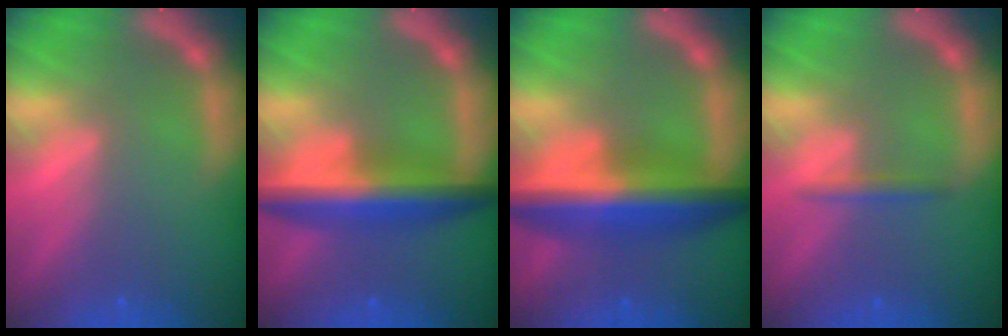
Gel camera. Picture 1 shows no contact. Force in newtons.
{"total": 7.1}
{"total": 9.0}
{"total": 1.4}